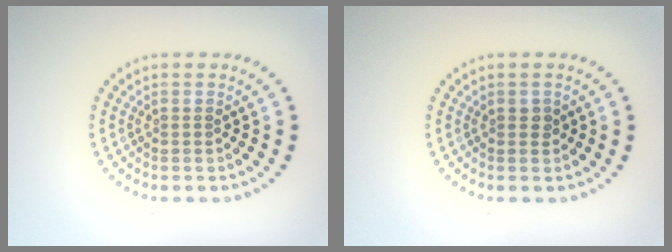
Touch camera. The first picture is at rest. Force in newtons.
{"total": 0.8, "press": 0.8, "slide": 0.3}